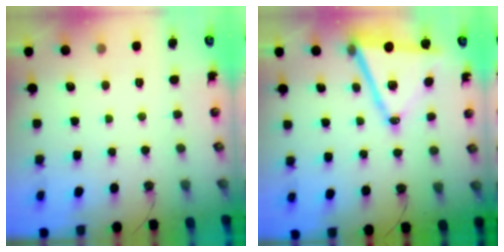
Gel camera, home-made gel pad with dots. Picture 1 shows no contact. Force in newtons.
{"total": 15.3, "press": 14.9, "slide": 3.7}